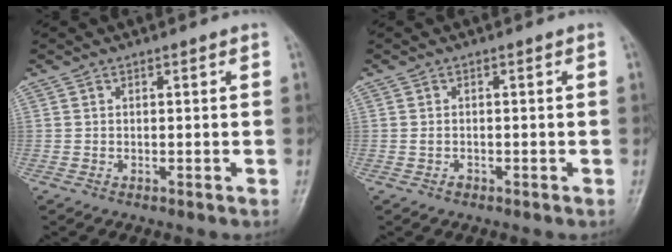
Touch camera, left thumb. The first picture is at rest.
{"total": 0.9, "force": [-0.5, 0.6, 0.4], "torque": [-0.010, 0.006, -0.007]}